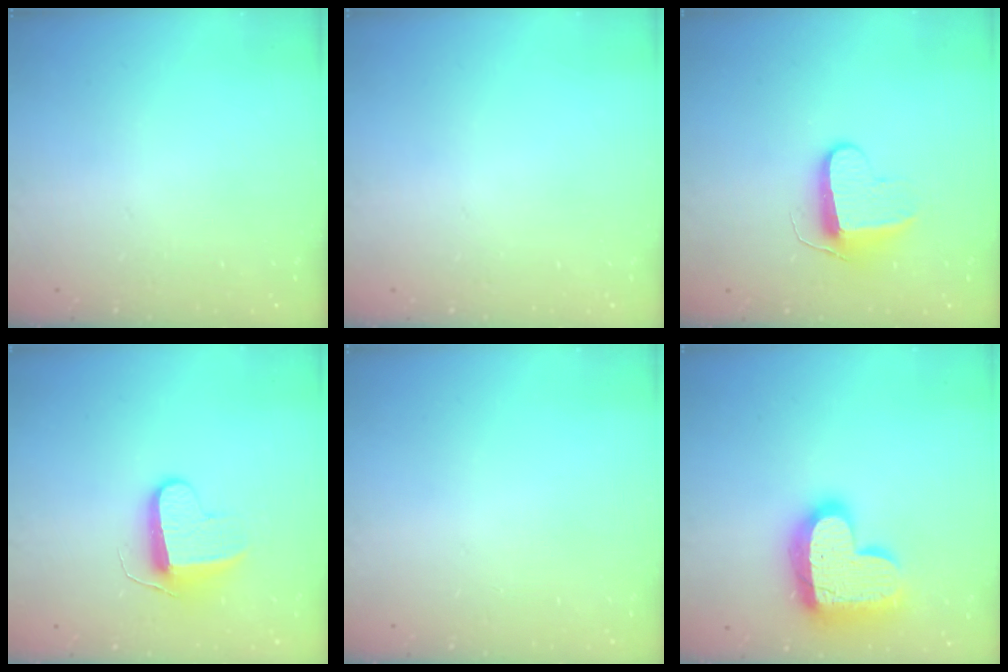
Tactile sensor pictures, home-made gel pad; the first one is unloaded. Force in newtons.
{"total": 0.0}
{"total": 9.5, "press": 9.5, "slide": 0.7}
{"total": 9.6, "press": 9.6, "slide": 0.2}
{"total": 0.0}
{"total": 20.2, "press": 20.1, "slide": 1.3}